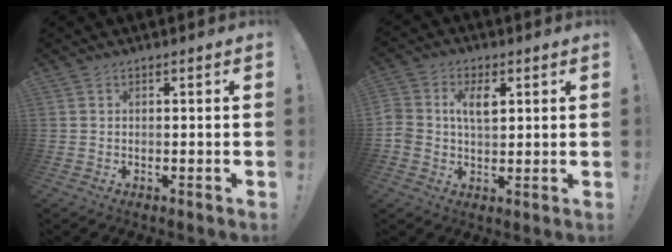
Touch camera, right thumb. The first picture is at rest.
{"total": 7.1, "force": [1.4, 5.0, 4.9], "torque": [-0.085, 0.002, 0.021]}